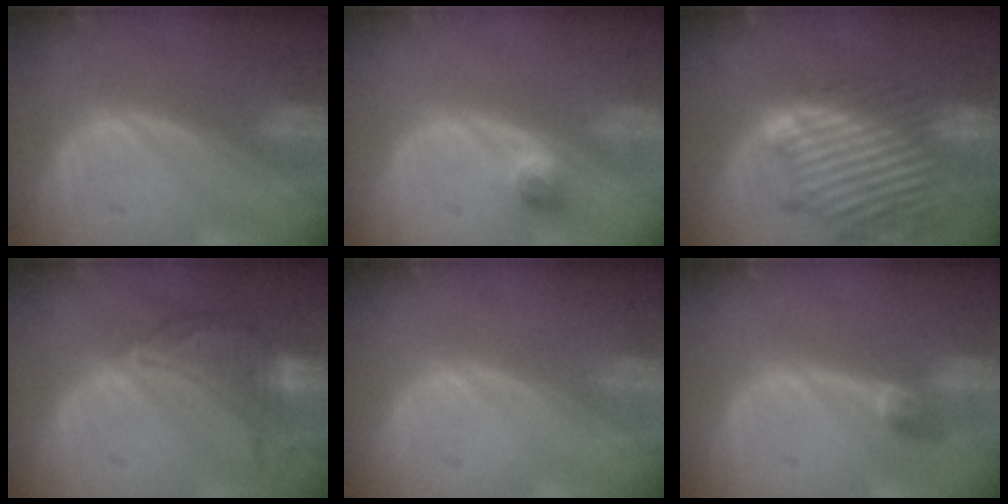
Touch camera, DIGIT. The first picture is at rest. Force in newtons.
{"total": 2.4, "press": 2.0, "slide": 1.3}
{"total": 13.6, "press": 11.7, "slide": 6.8}
{"total": 8.2, "press": 8.2, "slide": 0.4}
{"total": 0.0}
{"total": 2.7, "press": 2.7, "slide": 0.3}